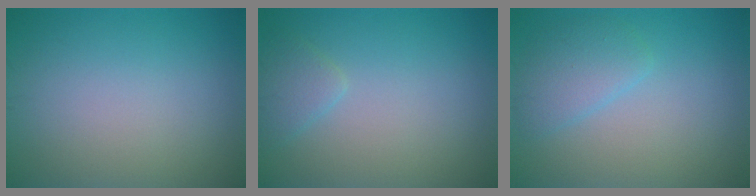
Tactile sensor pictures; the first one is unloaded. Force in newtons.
{"total": 1.5, "press": 1.5, "slide": 0.0}
{"total": 2.5, "press": 2.5, "slide": 0.3}